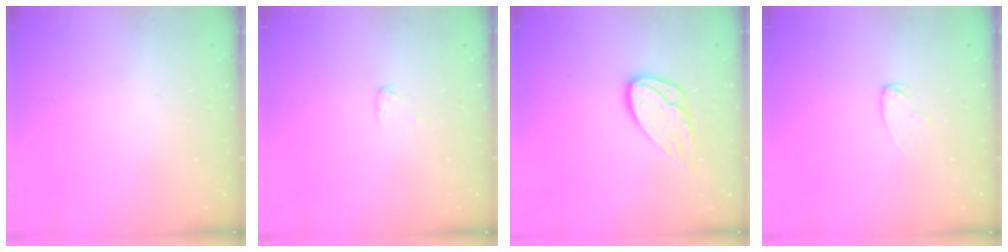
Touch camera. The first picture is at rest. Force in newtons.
{"total": 3.4, "press": 3.4, "slide": 0.2}
{"total": 10.3, "press": 10.3, "slide": 0.4}
{"total": 3.8, "press": 3.8, "slide": 0.4}